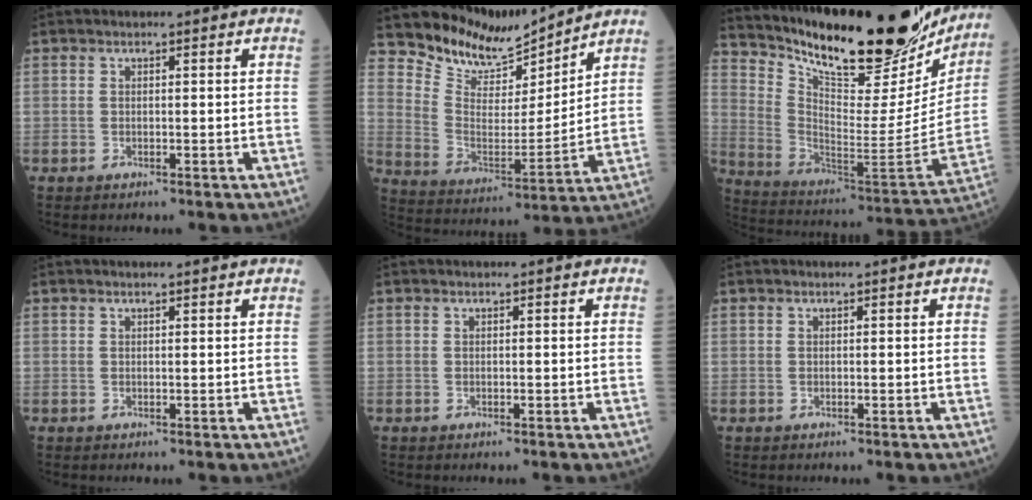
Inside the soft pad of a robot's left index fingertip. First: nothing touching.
{"total": 10.4, "force": [10.2, 2.1, 0.9], "torque": [-0.026, -0.012, 0.196]}
{"total": 29.6, "force": [24.5, 6.6, 15.2], "torque": [-0.250, -0.060, 0.354]}
{"total": 1.5, "force": [1.4, 0.0, 0.6], "torque": [-0.006, 0.006, 0.018]}
{"total": 0.0}
{"total": 0.0}